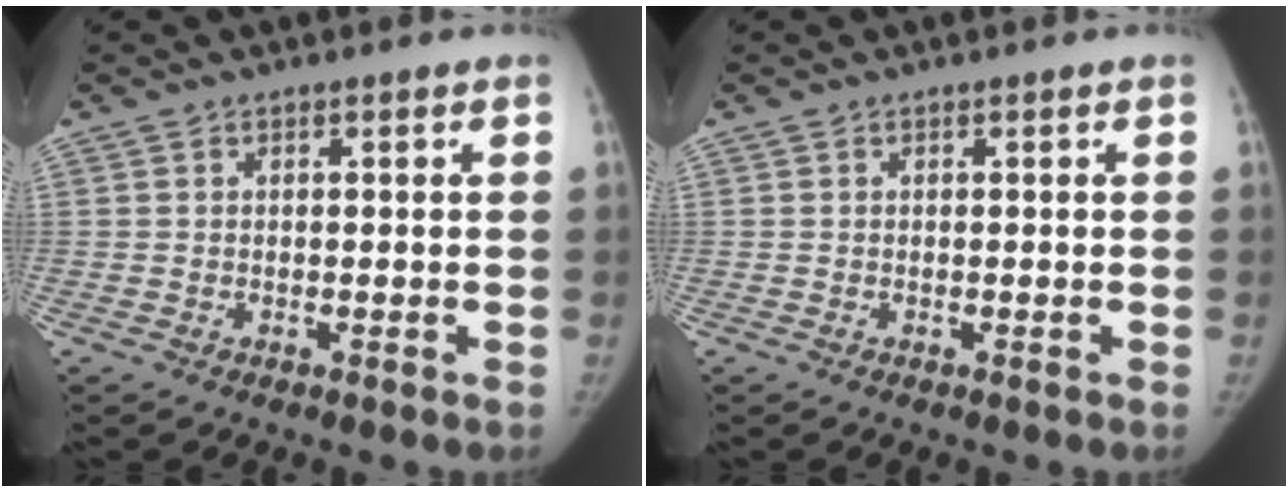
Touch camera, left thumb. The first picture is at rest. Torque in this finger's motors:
{"motor_torque": [0.13, -0.01, 0.25, -0.01, 0.03]}